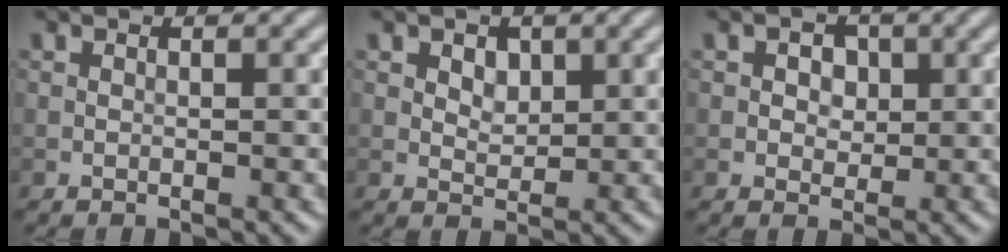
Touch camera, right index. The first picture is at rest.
{"total": 1.9, "force": [0.8, 1.3, 1.1], "torque": [-0.016, -0.002, 0.013]}
{"total": 2.2, "force": [0.5, 1.7, 1.3], "torque": [-0.016, 0.002, 0.001]}